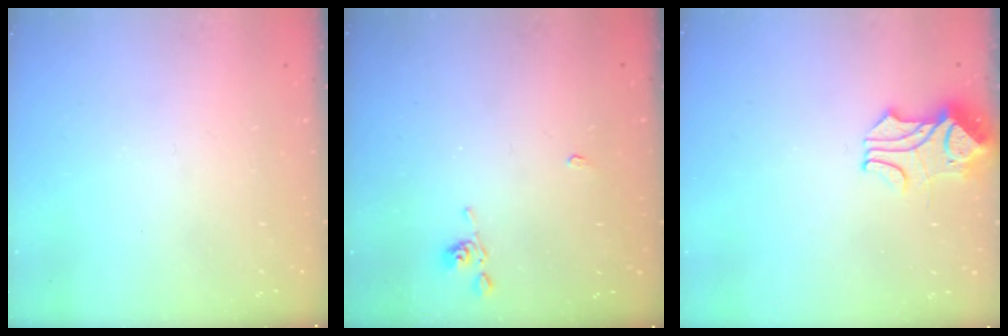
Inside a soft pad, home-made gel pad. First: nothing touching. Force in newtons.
{"total": 2.1, "press": 2.1, "slide": 0.5}
{"total": 1.7, "press": 1.3, "slide": 1.0}